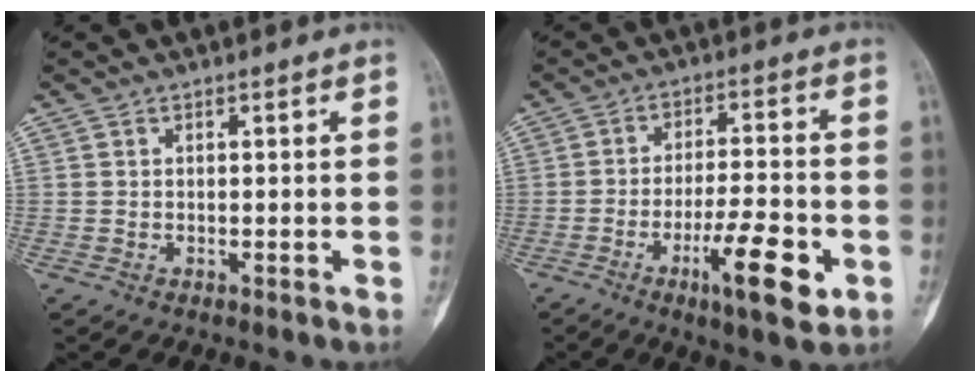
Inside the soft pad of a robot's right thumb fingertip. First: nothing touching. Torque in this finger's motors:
{"motor_torque": [-0.30, 0.26, 0.24, 0.32, 0.03]}